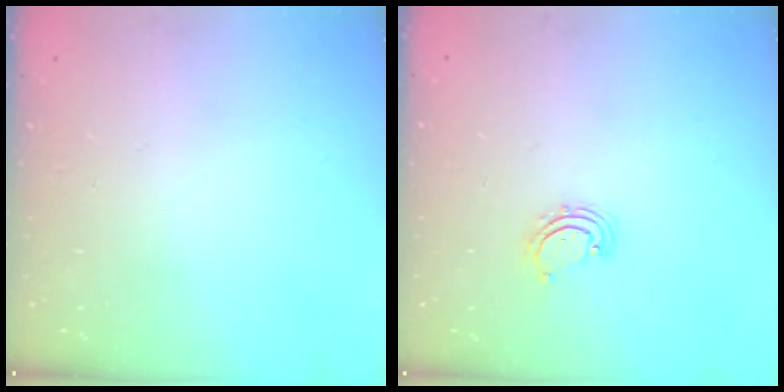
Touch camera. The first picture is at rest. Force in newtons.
{"total": 2.9, "press": 2.9, "slide": 0.4}